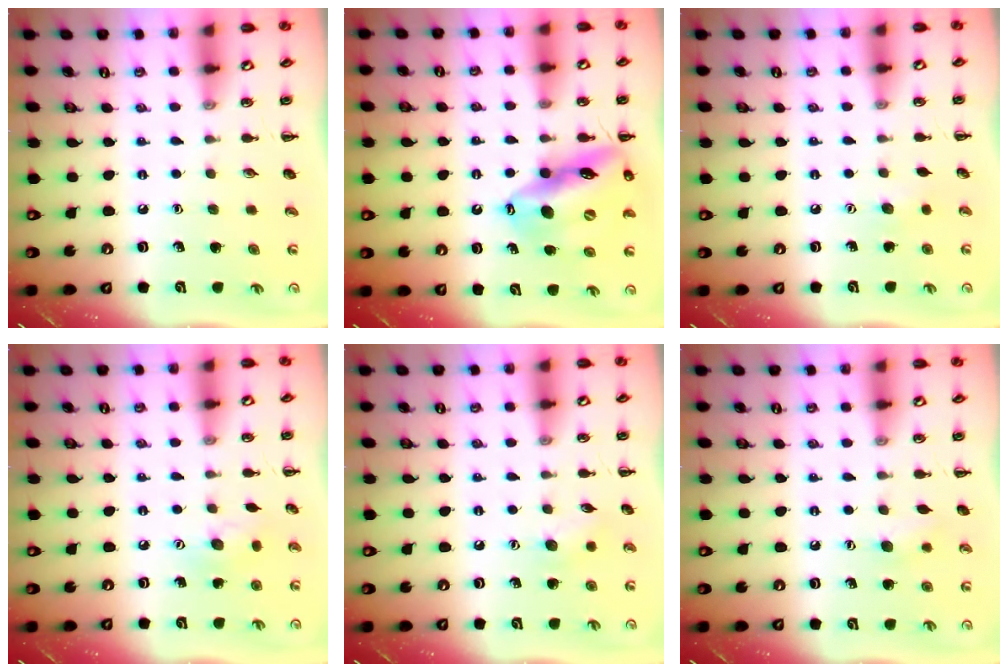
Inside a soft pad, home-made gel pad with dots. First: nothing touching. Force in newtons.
{"total": 17.5, "press": 17.1, "slide": 4.0}
{"total": 3.0, "press": 2.9, "slide": 0.6}
{"total": 6.9, "press": 6.8, "slide": 1.3}
{"total": 6.3, "press": 6.1, "slide": 1.5}
{"total": 5.7, "press": 5.5, "slide": 1.2}